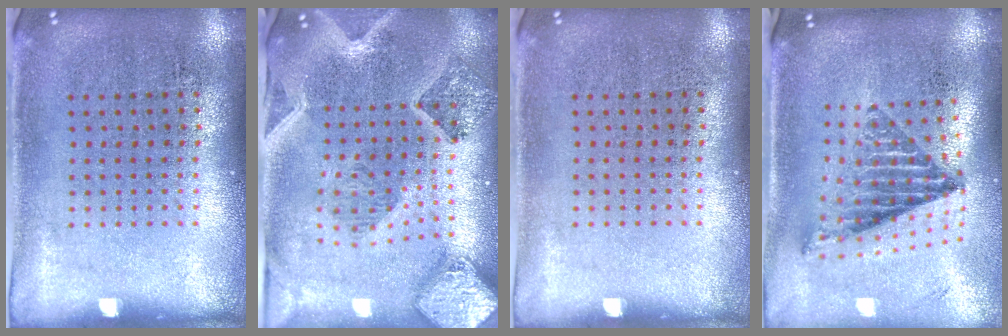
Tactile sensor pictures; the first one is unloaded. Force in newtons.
{"total": 2.3, "press": 2.1, "slide": 1.0}
{"total": 0.0}
{"total": 1.3, "press": 1.1, "slide": 0.7}